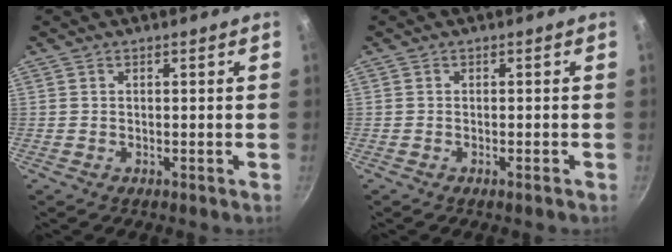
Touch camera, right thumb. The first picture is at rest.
{"total": 0.9, "force": [-0.7, -0.1, 0.7], "torque": [-0.019, 0.003, -0.011]}